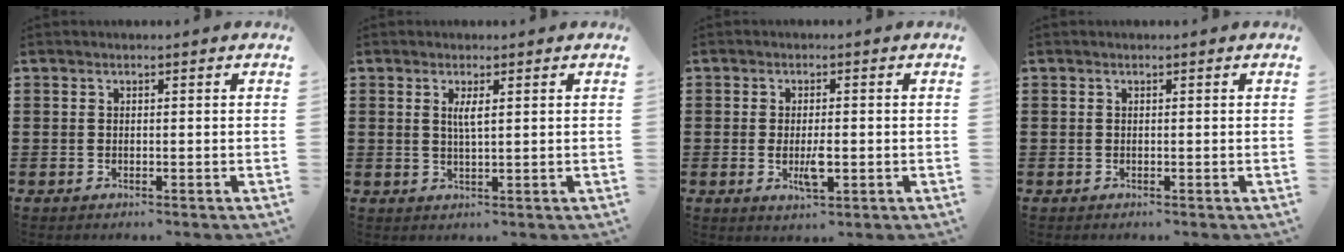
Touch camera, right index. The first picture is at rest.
{"total": 2.2, "force": [0.7, 0.3, 2.1], "torque": [-0.043, 0.001, 0.010]}
{"total": 4.0, "force": [-0.7, 1.3, 3.7], "torque": [-0.063, -0.006, -0.016]}
{"total": 0.0}